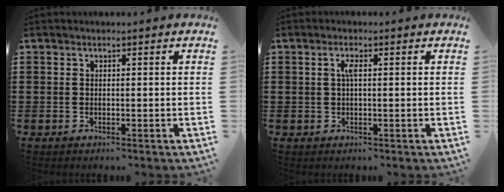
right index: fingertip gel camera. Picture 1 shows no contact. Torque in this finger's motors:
{"motor_torque": [0.26, -0.07, 0.04, 0.02]}